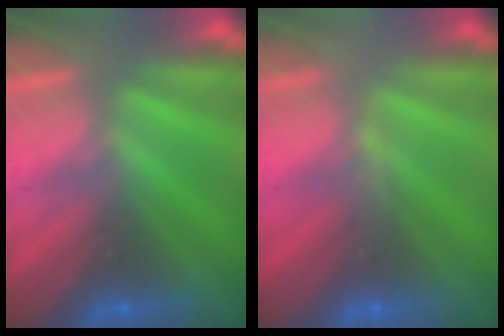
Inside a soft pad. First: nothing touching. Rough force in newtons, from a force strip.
{"total": 2.9}